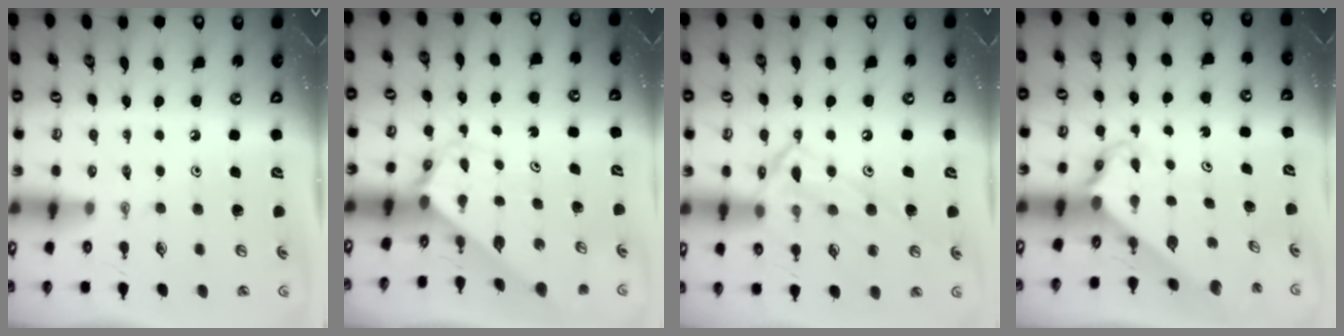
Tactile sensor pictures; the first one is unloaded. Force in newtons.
{"total": 2.5, "press": 2.5, "slide": 0.2}
{"total": 14.3, "press": 14.2, "slide": 0.9}
{"total": 2.5, "press": 2.5, "slide": 0.2}